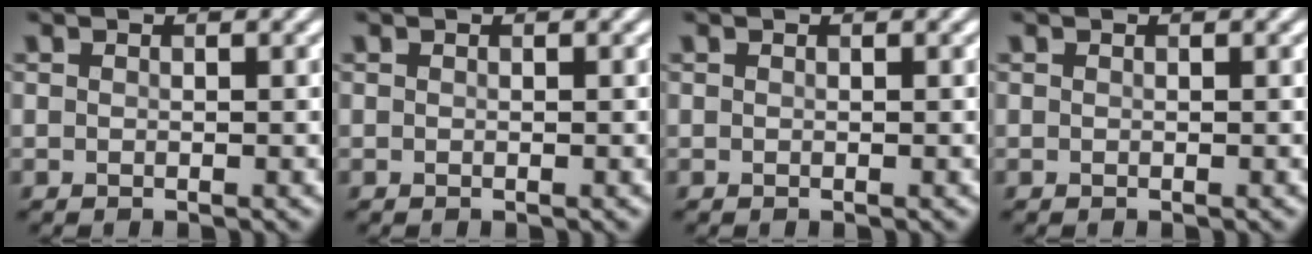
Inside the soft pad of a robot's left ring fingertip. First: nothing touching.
{"total": 0.0}
{"total": 0.0}
{"total": 0.0}